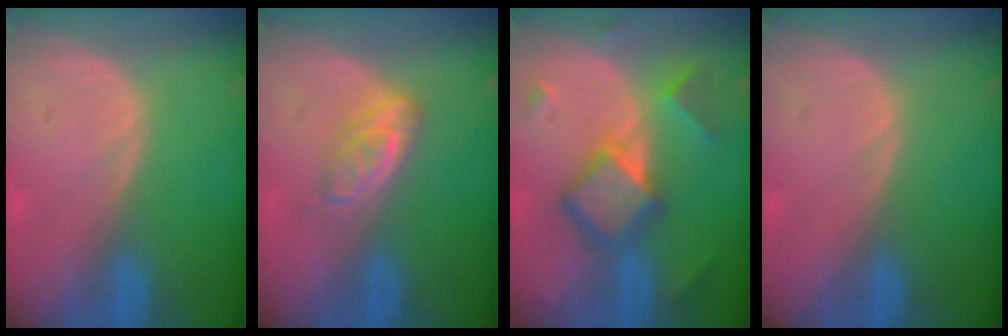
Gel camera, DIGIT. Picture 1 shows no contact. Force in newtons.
{"total": 4.8, "press": 4.2, "slide": 2.4}
{"total": 7.9, "press": 7.9, "slide": 0.6}
{"total": 0.0}